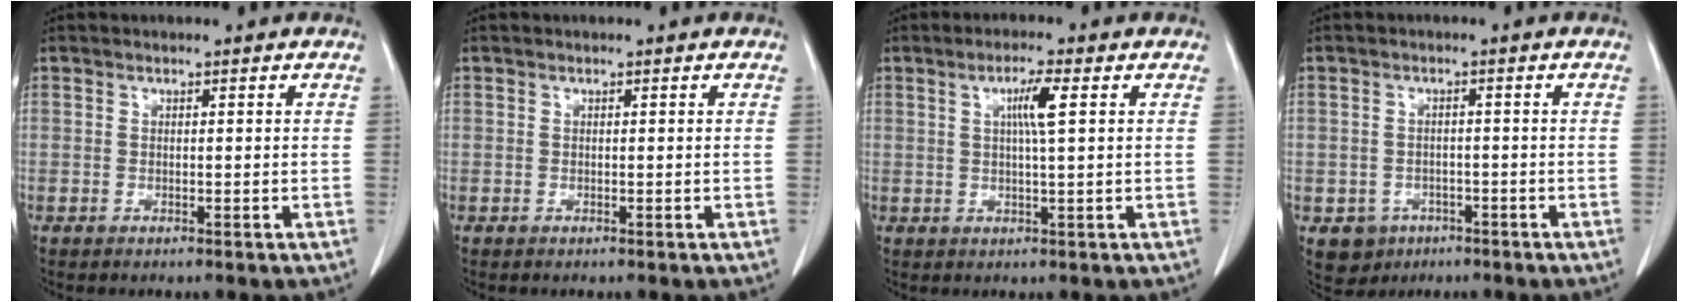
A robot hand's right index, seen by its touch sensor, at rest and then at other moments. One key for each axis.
{"total": 0.0}
{"total": 4.2, "fx": 1.1, "fy": -0.3, "fz": 4.0, "tx": -0.072, "ty": 0.001, "tz": 0.019}
{"total": 4.3, "fx": -2.1, "fy": 3.7, "fz": 0.6, "tx": -0.006, "ty": 0.009, "tz": -0.024}